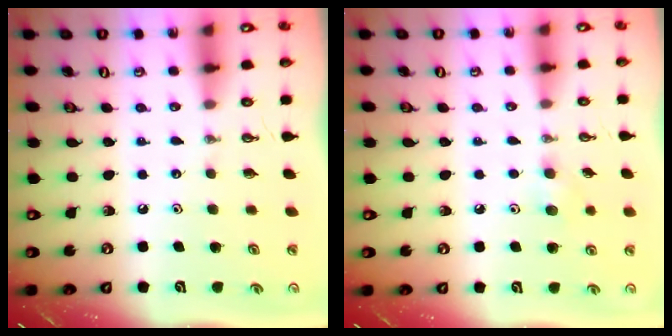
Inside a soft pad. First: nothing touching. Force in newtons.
{"total": 5.9, "press": 5.7, "slide": 1.3}